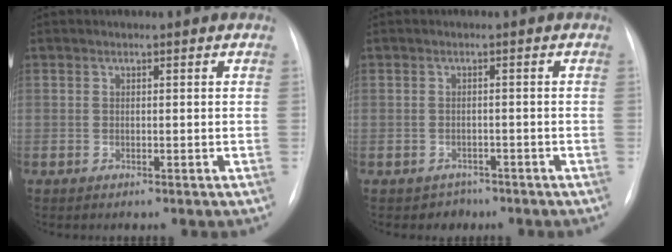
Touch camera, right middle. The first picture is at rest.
{"total": 2.2, "force": [-1.5, 1.5, -0.5], "torque": [0.002, 0.007, -0.022]}